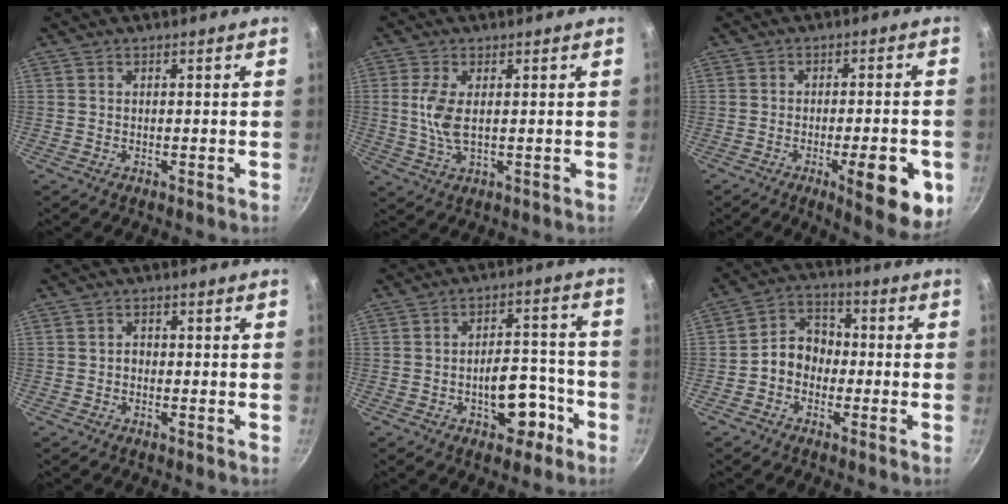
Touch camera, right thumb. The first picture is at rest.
{"total": 5.8, "force": [0.6, 2.4, 5.3], "torque": [-0.118, -0.002, 0.013]}
{"total": 12.6, "force": [-4.3, 3.8, 11.2], "torque": [-0.126, 0.009, -0.054]}
{"total": 1.2, "force": [-0.4, 0.9, 0.6], "torque": [-0.007, 0.008, -0.008]}
{"total": 9.8, "force": [-4.2, 5.6, 6.9], "torque": [-0.056, 0.046, -0.052]}
{"total": 7.2, "force": [-1.7, 5.9, 3.9], "torque": [-0.031, 0.032, -0.045]}